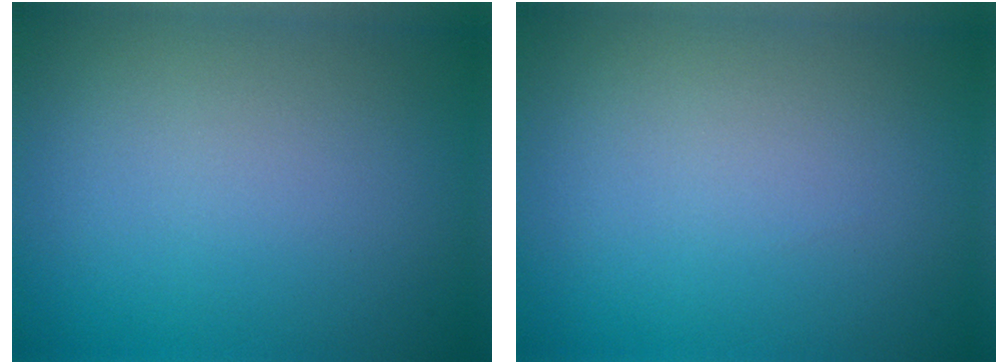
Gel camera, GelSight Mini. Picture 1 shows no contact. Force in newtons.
{"total": 0.0}